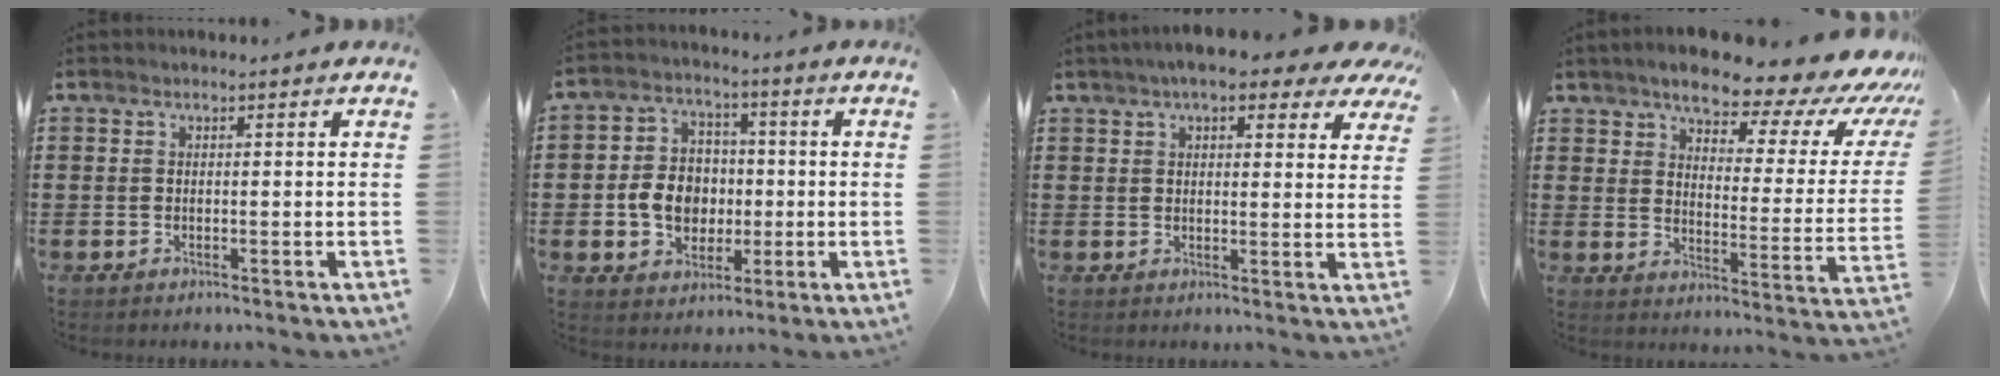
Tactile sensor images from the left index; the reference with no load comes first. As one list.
[{"total": 7.8, "force": [-0.8, 6.5, 4.3], "torque": [-0.099, 0.012, -0.015]}, {"total": 6.6, "force": [5.0, 1.8, 4.0], "torque": [-0.075, -0.005, 0.087]}, {"total": 9.9, "force": [8.0, 2.6, 5.2], "torque": [-0.096, -0.053, 0.130]}]